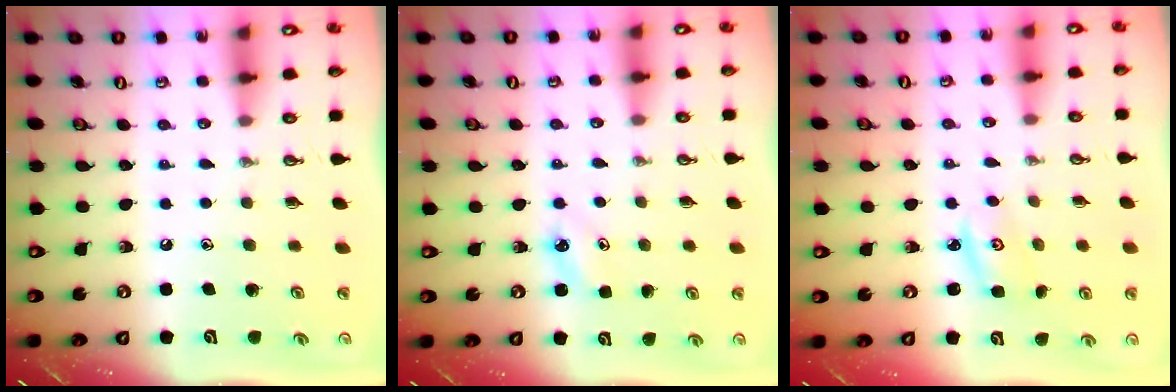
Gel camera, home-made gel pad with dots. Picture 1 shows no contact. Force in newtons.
{"total": 3.8, "press": 3.7, "slide": 0.4}
{"total": 2.6, "press": 2.6, "slide": 0.2}